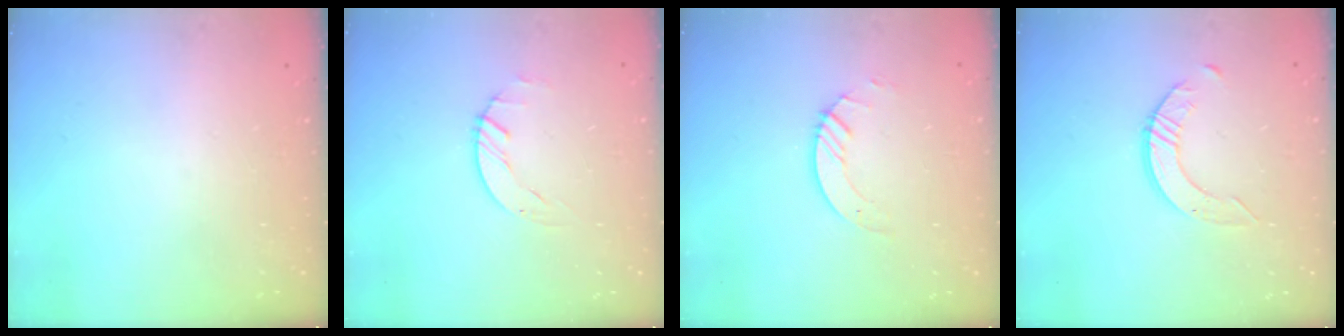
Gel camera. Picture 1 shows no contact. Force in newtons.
{"total": 0.7, "press": 0.7, "slide": 0.2}
{"total": 3.2, "press": 3.2, "slide": 0.2}
{"total": 4.5, "press": 4.5, "slide": 0.3}